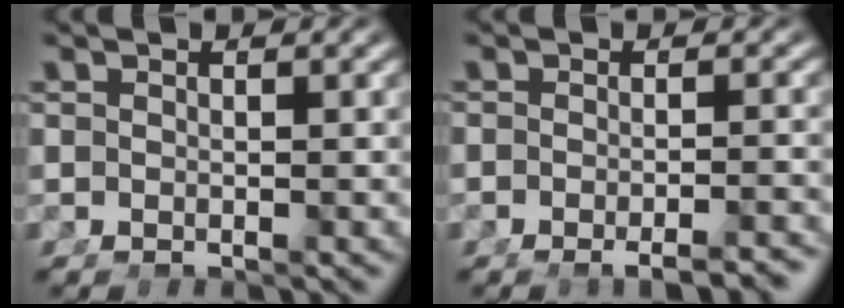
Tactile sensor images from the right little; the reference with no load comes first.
{"total": 3.0, "force": [-2.5, 0.6, 1.6], "torque": [-0.018, 0.005, -0.046]}